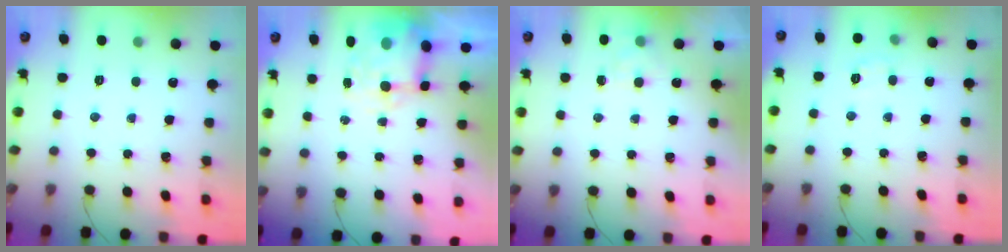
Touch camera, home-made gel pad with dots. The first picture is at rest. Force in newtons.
{"total": 8.8, "press": 8.6, "slide": 1.6}
{"total": 4.4, "press": 4.2, "slide": 1.4}
{"total": 5.3, "press": 5.2, "slide": 1.1}